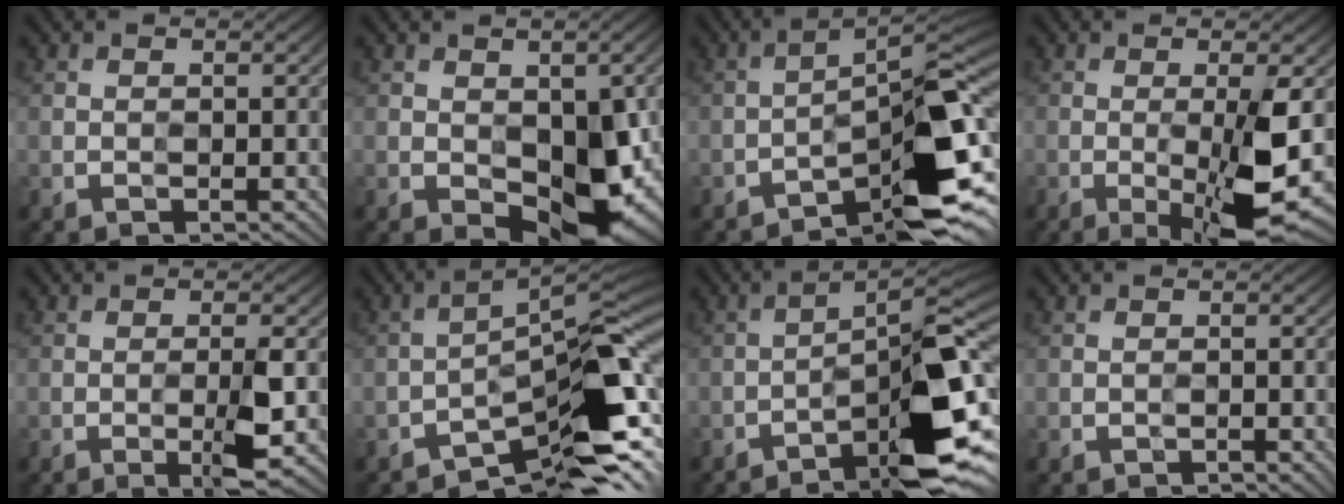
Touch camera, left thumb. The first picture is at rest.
{"total": 9.3, "force": [-2.6, 5.2, 7.3], "torque": [-0.102, -0.012, -0.029]}
{"total": 9.2, "force": [-6.2, 1.0, 6.7], "torque": [-0.091, 0.018, -0.097]}
{"total": 8.9, "force": [-2.7, 1.6, 8.4], "torque": [-0.121, 0.007, -0.034]}
{"total": 3.5, "force": [-1.4, 0.1, 3.2], "torque": [-0.053, 0.008, -0.022]}
{"total": 10.0, "force": [-6.9, 2.4, 6.7], "torque": [-0.085, 0.010, -0.117]}
{"total": 11.8, "force": [-6.7, 2.4, 9.4], "torque": [-0.132, 0.014, -0.101]}
{"total": 1.2, "force": [-1.1, -0.2, 0.5], "torque": [-0.004, 0.004, -0.015]}